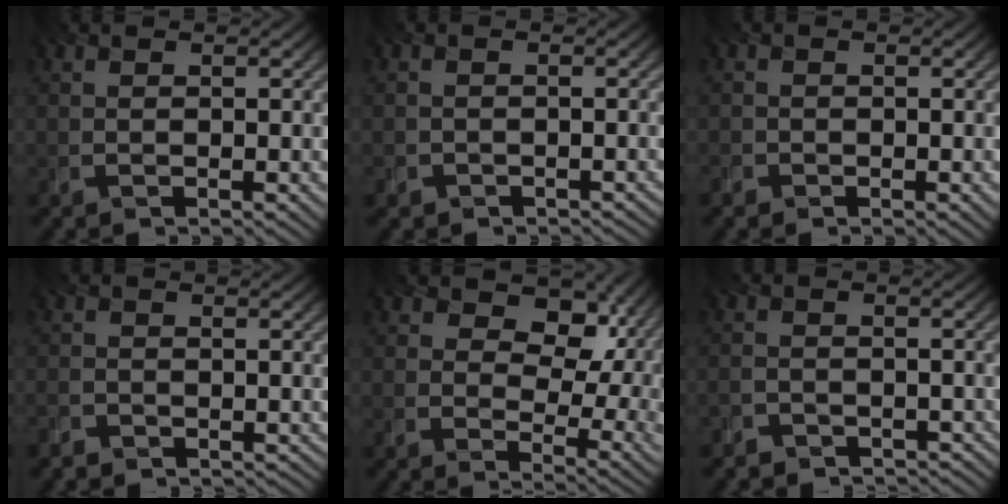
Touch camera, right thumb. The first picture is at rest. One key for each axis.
{"total": 1.8, "fx": -1.3, "fy": 1.2, "fz": -0.2, "tx": 0.012, "ty": -0.005, "tz": -0.022}
{"total": 1.2, "fx": -0.9, "fy": 0.9, "fz": 0.0, "tx": 0.003, "ty": -0.004, "tz": -0.021}
{"total": 2.7, "fx": -2.5, "fy": 1.0, "fz": 0.3, "tx": -0.001, "ty": -0.008, "tz": -0.053}
{"total": 13.0, "fx": 5.1, "fy": 8.0, "fz": 9.0, "tx": -0.114, "ty": 0.003, "tz": 0.085}
{"total": 4.8, "fx": -4.4, "fy": 1.8, "fz": 0.7, "tx": -0.008, "ty": -0.001, "tz": -0.073}